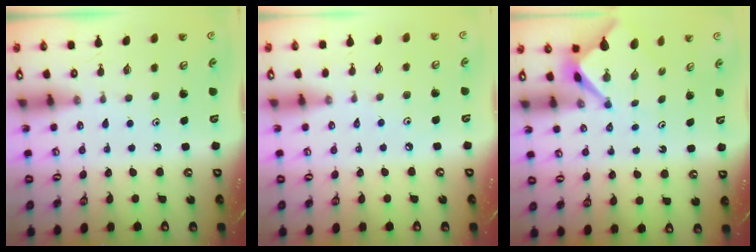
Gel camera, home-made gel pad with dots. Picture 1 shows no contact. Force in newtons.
{"total": 1.9, "press": 1.8, "slide": 0.4}
{"total": 3.2, "press": 3.2, "slide": 0.3}